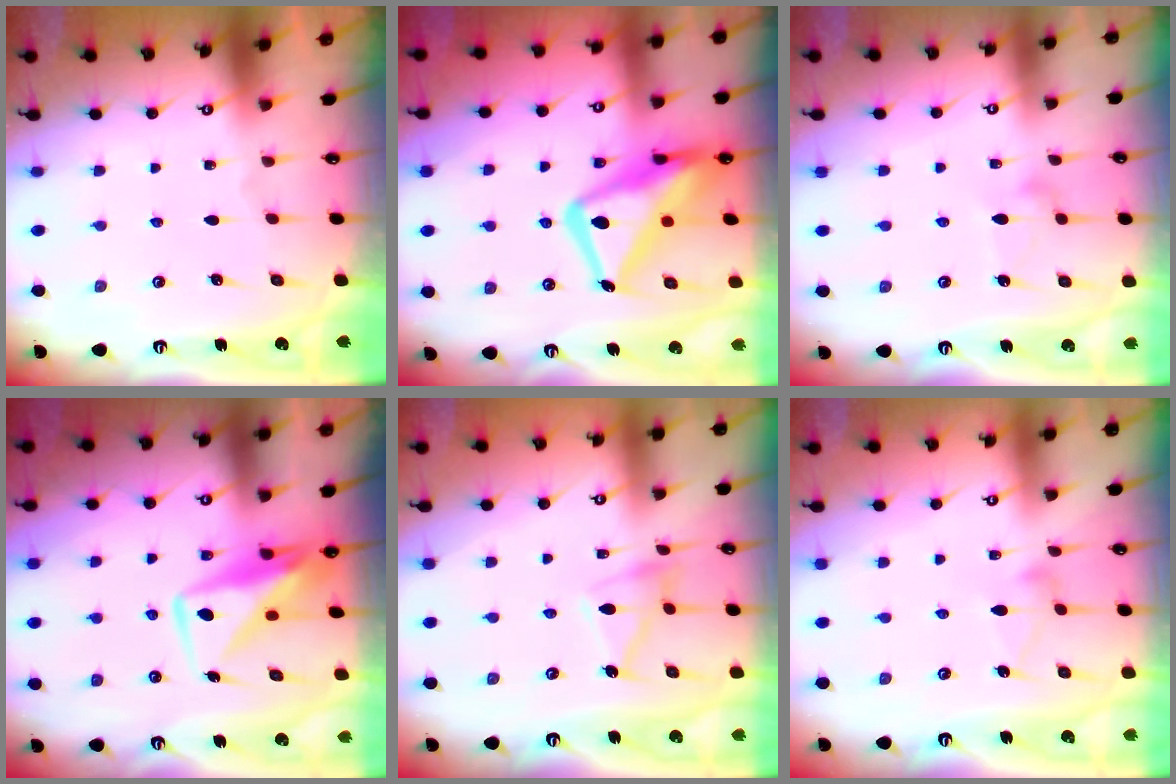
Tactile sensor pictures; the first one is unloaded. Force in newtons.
{"total": 19.4, "press": 19.3, "slide": 1.7}
{"total": 7.8, "press": 7.8, "slide": 0.4}
{"total": 10.6, "press": 10.5, "slide": 0.8}
{"total": 11.0, "press": 11.0, "slide": 0.8}
{"total": 7.2, "press": 7.2, "slide": 0.4}